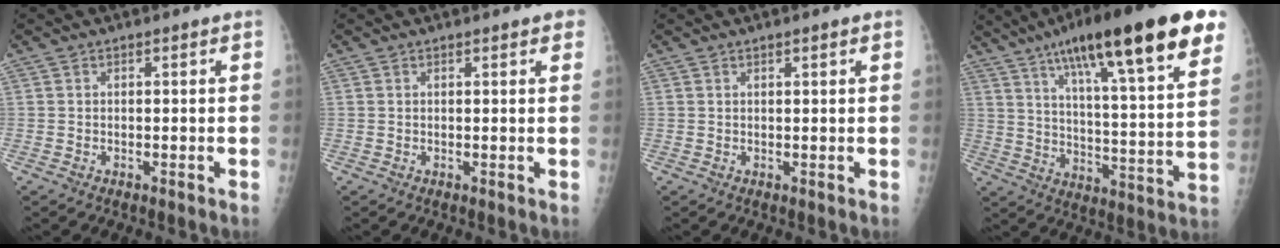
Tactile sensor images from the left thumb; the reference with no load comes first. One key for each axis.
{"total": 2.2, "fx": 1.4, "fy": 0.6, "fz": 1.6, "tx": -0.014, "ty": 0.000, "tz": 0.015}
{"total": 1.3, "fx": 0.8, "fy": 0.1, "fz": 1.1, "tx": -0.017, "ty": 0.000, "tz": 0.012}
{"total": 29.1, "fx": 17.0, "fy": 5.6, "fz": 22.9, "tx": -0.334, "ty": -0.031, "tz": 0.259}